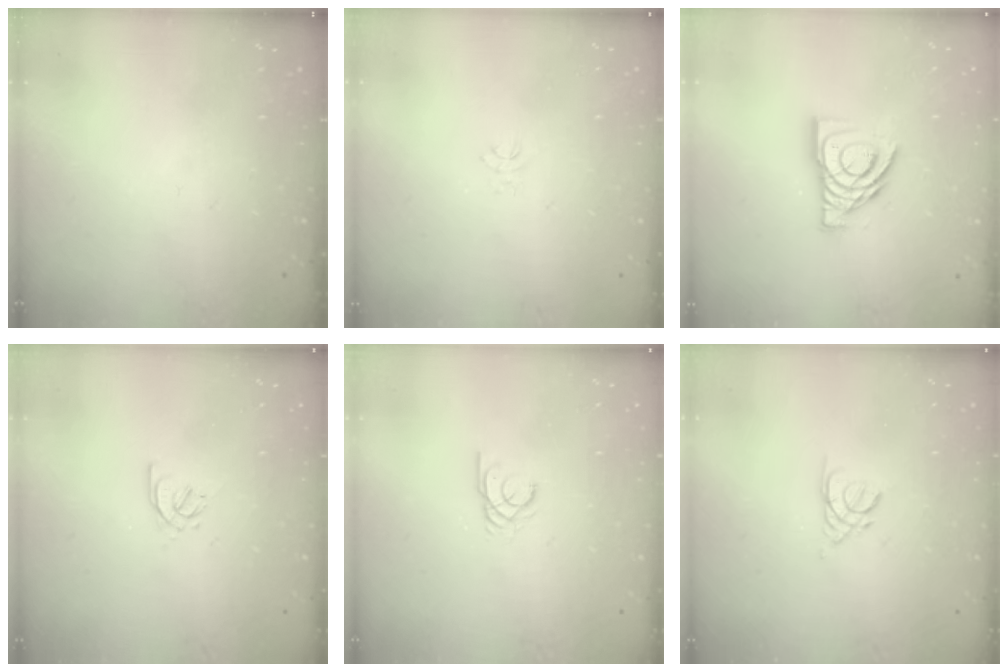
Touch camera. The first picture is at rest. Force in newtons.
{"total": 2.9, "press": 2.9, "slide": 0.3}
{"total": 12.5, "press": 12.4, "slide": 1.5}
{"total": 2.4, "press": 2.4, "slide": 0.6}
{"total": 2.0, "press": 2.0, "slide": 0.2}
{"total": 2.2, "press": 2.2, "slide": 0.4}